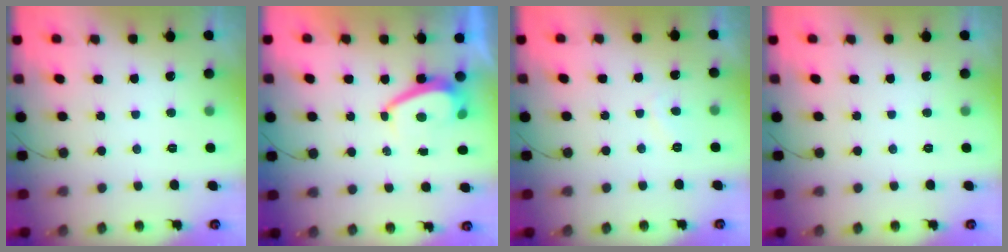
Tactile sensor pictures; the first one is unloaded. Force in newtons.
{"total": 2.8, "press": 2.7, "slide": 0.5}
{"total": 1.7, "press": 1.6, "slide": 0.6}
{"total": 0.0}